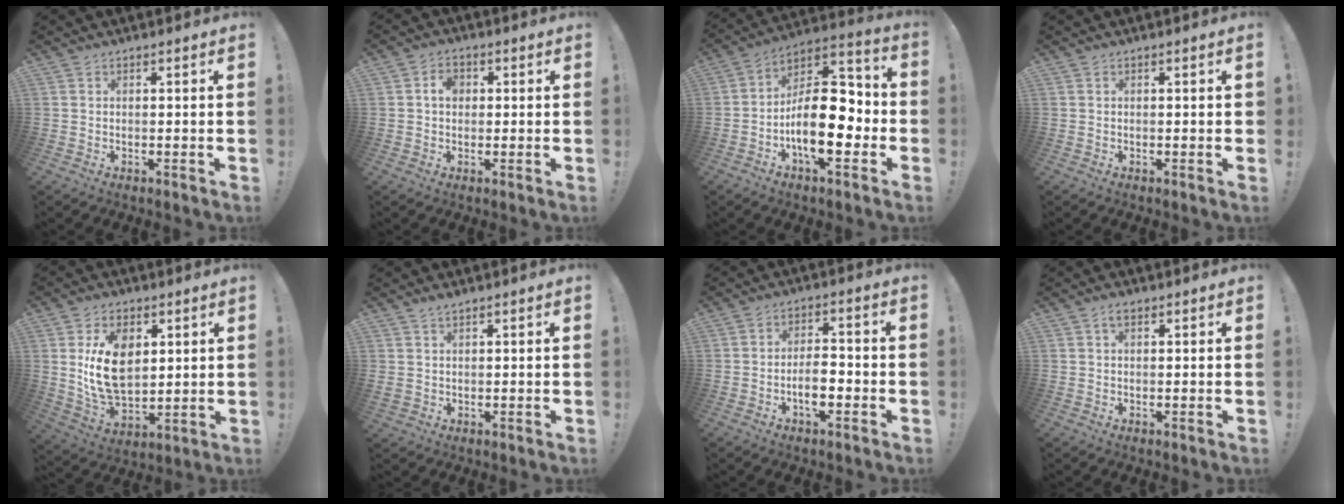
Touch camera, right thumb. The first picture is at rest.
{"total": 4.2, "force": [0.5, 3.1, 2.8], "torque": [-0.035, 0.002, 0.006]}
{"total": 19.9, "force": [-4.8, 9.6, 16.7], "torque": [-0.283, 0.020, -0.071]}
{"total": 0.7, "force": [0.0, 0.2, 0.7], "torque": [-0.011, 0.002, 0.000]}
{"total": 15.4, "force": [4.2, 10.3, 10.7], "torque": [-0.185, -0.011, 0.077]}
{"total": 2.9, "force": [2.1, 1.8, 1.0], "torque": [-0.015, -0.011, 0.038]}
{"total": 7.0, "force": [-2.9, 2.8, 5.7], "torque": [-0.103, 0.007, -0.053]}
{"total": 2.4, "force": [1.3, 1.1, 1.7], "torque": [-0.027, -0.001, 0.022]}